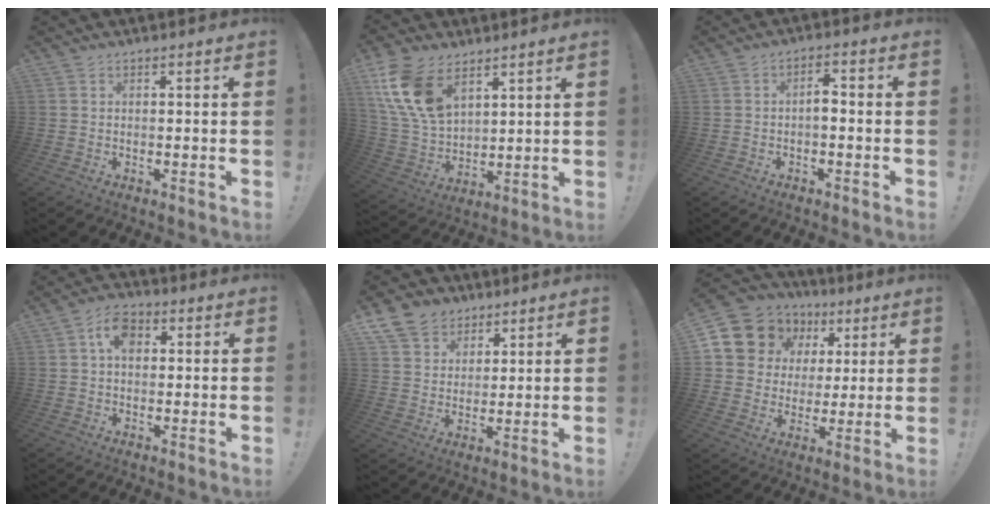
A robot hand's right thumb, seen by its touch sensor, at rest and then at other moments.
{"total": 16.5, "force": [8.8, 9.8, 9.8], "torque": [-0.208, -0.042, 0.168]}
{"total": 3.6, "force": [-1.2, 1.8, 2.9], "torque": [-0.048, 0.008, -0.024]}
{"total": 7.3, "force": [1.8, 4.8, 5.2], "torque": [-0.091, 0.012, 0.035]}
{"total": 10.0, "force": [6.2, 7.4, 2.3], "torque": [-0.043, -0.042, 0.125]}
{"total": 12.3, "force": [5.7, 10.3, 3.6], "torque": [-0.064, -0.029, 0.123]}